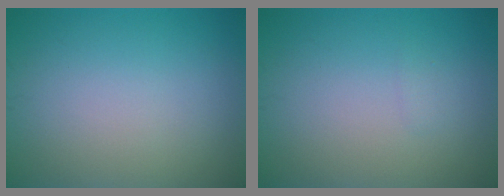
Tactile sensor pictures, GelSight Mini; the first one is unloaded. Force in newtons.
{"total": 0.5, "press": 0.5, "slide": 0.0}